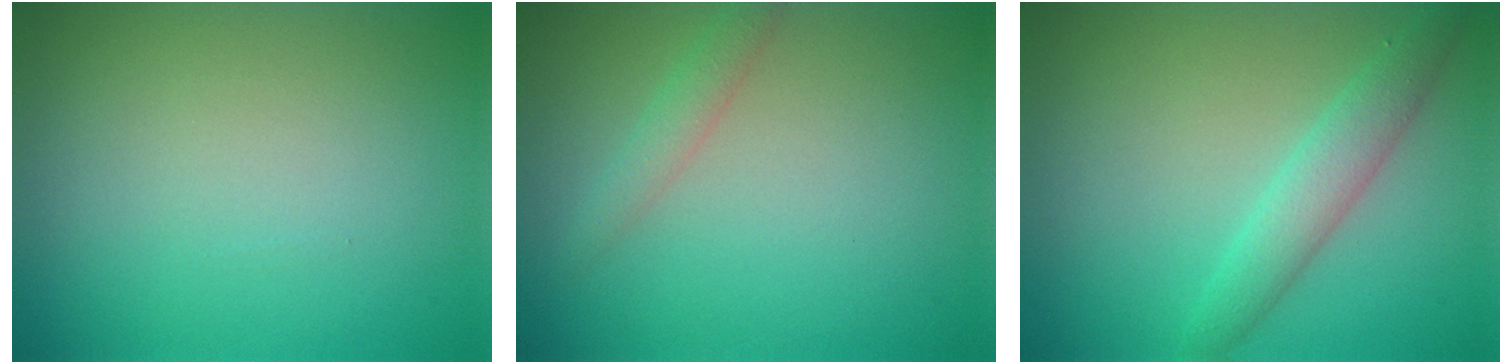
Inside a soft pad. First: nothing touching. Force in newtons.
{"total": 1.5, "press": 1.5, "slide": 0.0}
{"total": 2.8, "press": 2.8, "slide": 0.1}